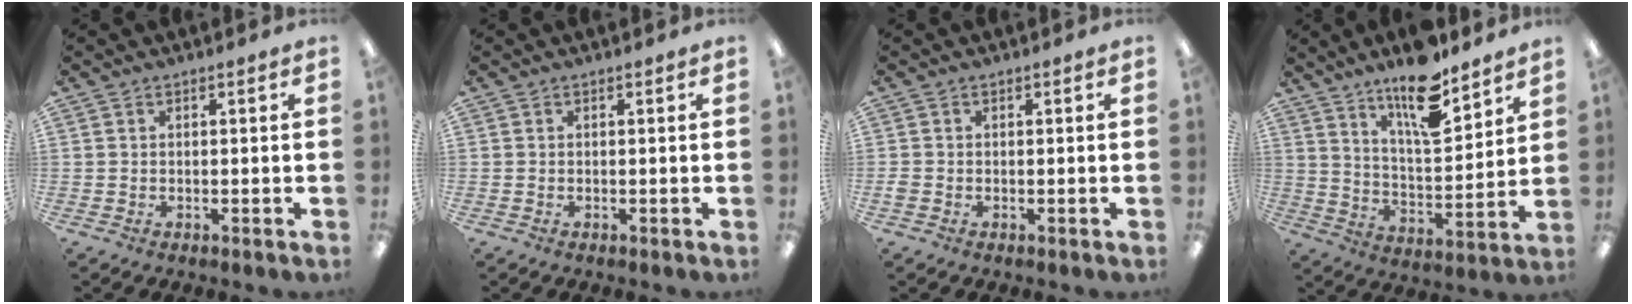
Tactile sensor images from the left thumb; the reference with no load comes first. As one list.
[{"total": 0.0}, {"total": 1.1, "force": [-0.4, 0.9, 0.6], "torque": [-0.008, 0.003, -0.007]}, {"total": 14.8, "force": [11.3, 4.3, 8.5], "torque": [-0.138, -0.072, 0.190]}]